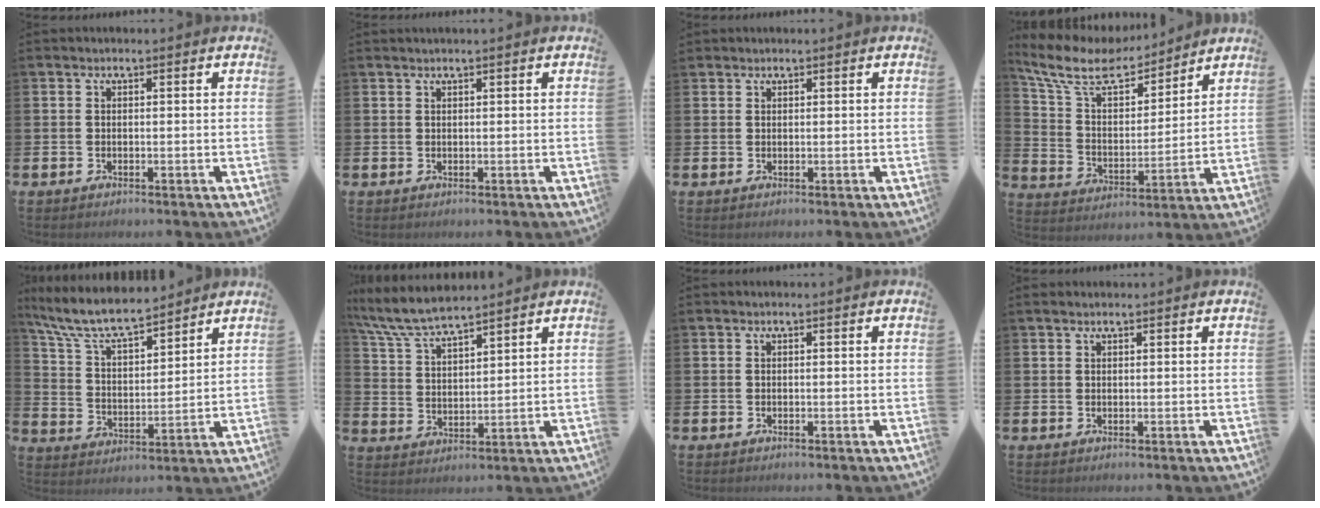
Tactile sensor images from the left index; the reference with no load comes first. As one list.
[{"total": 0.5, "force": [0.4, -0.1, 0.3], "torque": [-0.010, 0.002, 0.010]}, {"total": 1.0, "force": [0.9, 0.3, -0.2], "torque": [0.012, -0.001, 0.015]}, {"total": 10.9, "force": [9.5, 3.4, 4.0], "torque": [-0.121, -0.059, 0.167]}, {"total": 8.6, "force": [7.8, 1.5, 3.3], "torque": [-0.099, -0.043, 0.140]}, {"total": 7.0, "force": [6.7, 0.7, 2.1], "torque": [-0.070, -0.026, 0.122]}, {"total": 0.0}, {"total": 0.8, "force": [0.8, 0.0, 0.2], "torque": [-0.003, 0.002, 0.013]}]